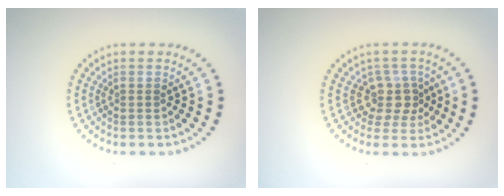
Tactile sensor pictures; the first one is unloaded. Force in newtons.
{"total": 2.7, "press": 2.0, "slide": 1.8}